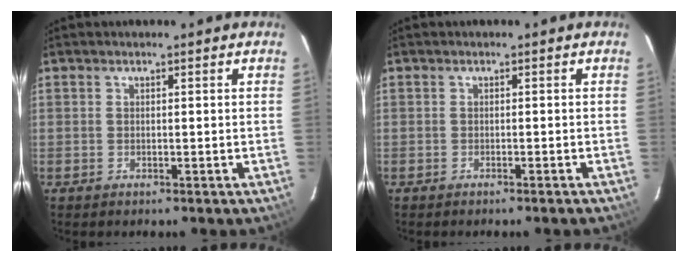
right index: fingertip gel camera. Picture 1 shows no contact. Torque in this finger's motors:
{"motor_torque": [0.20, -0.10, 0.03, -0.01]}